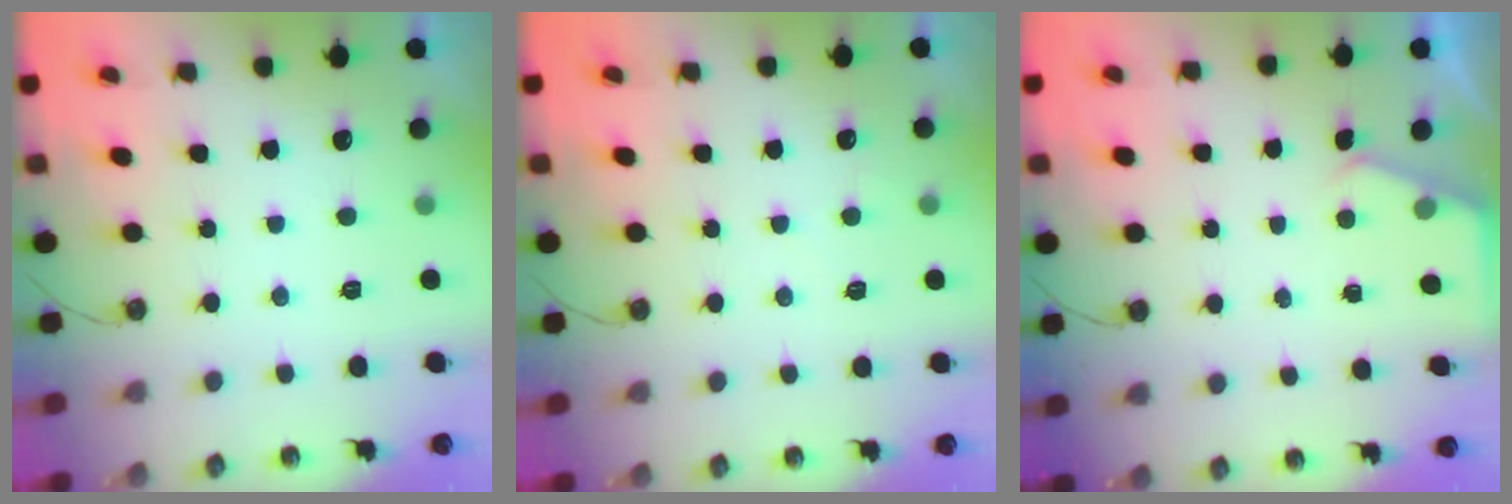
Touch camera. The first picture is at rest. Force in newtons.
{"total": 1.9, "press": 1.9, "slide": 0.3}
{"total": 2.4, "press": 2.4, "slide": 0.4}